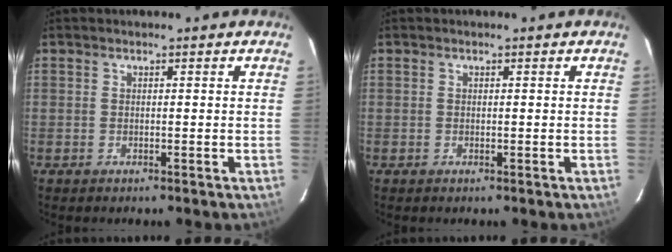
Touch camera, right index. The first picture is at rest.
{"total": 0.0}